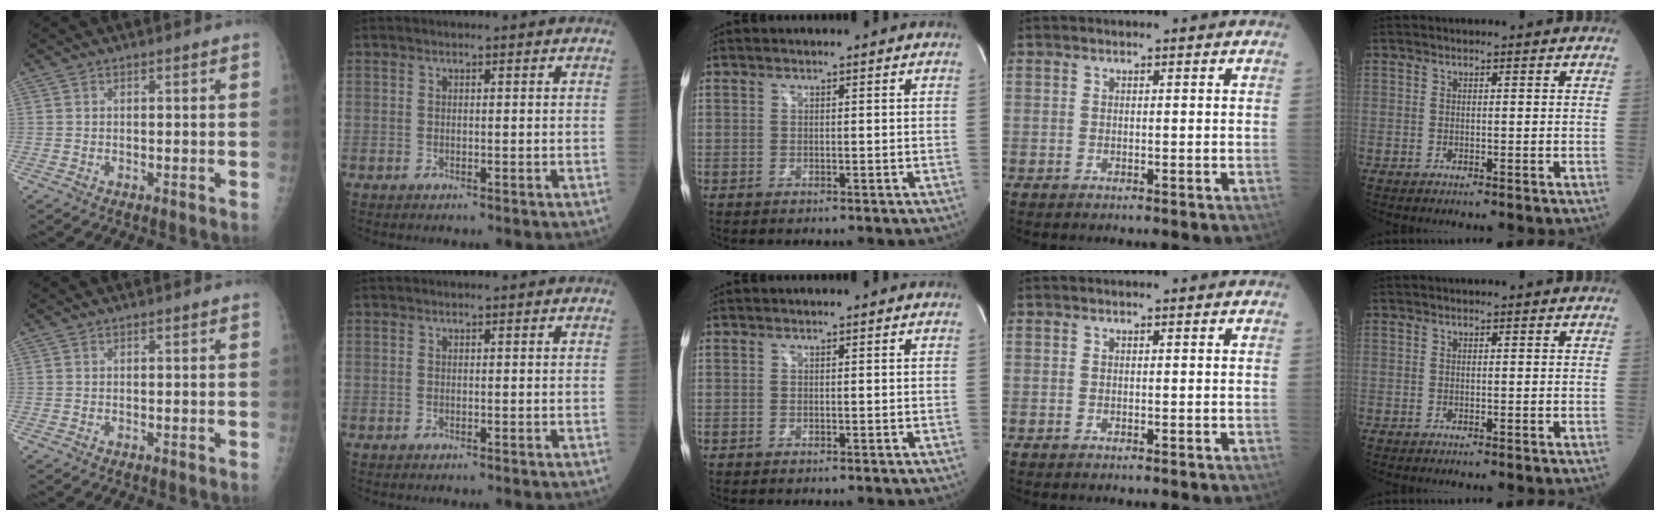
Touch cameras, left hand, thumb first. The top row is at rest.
{}